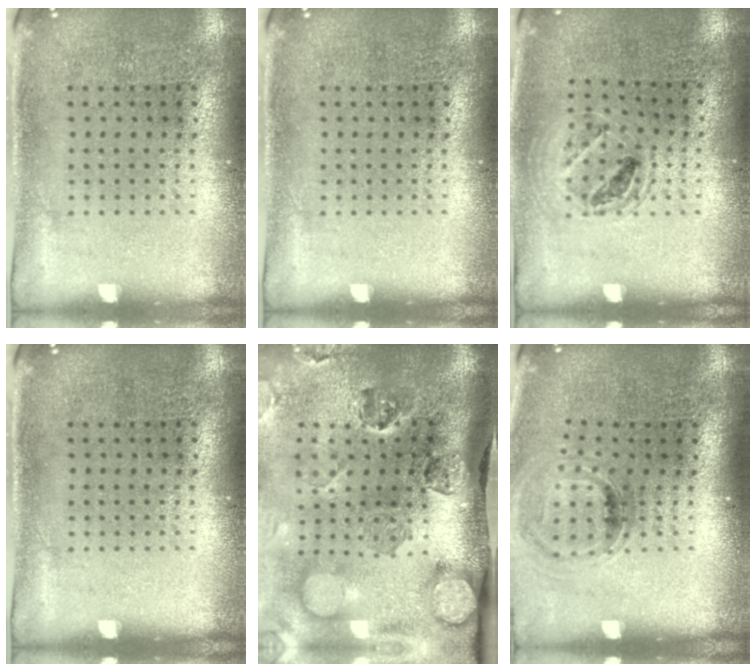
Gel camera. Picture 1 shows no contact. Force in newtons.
{"total": 0.0}
{"total": 1.1, "press": 1.1, "slide": 0.4}
{"total": 0.0}
{"total": 4.1, "press": 3.1, "slide": 2.6}
{"total": 1.0, "press": 0.9, "slide": 0.4}